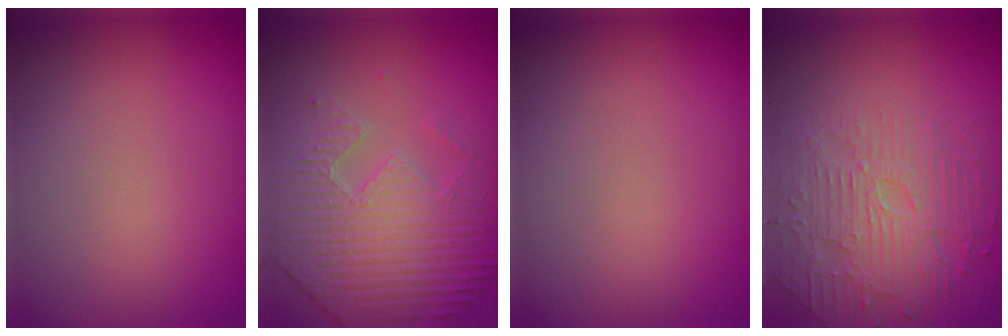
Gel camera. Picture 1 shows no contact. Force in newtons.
{"total": 7.4, "press": 5.6, "slide": 4.8}
{"total": 0.0}
{"total": 4.6, "press": 3.7, "slide": 2.7}